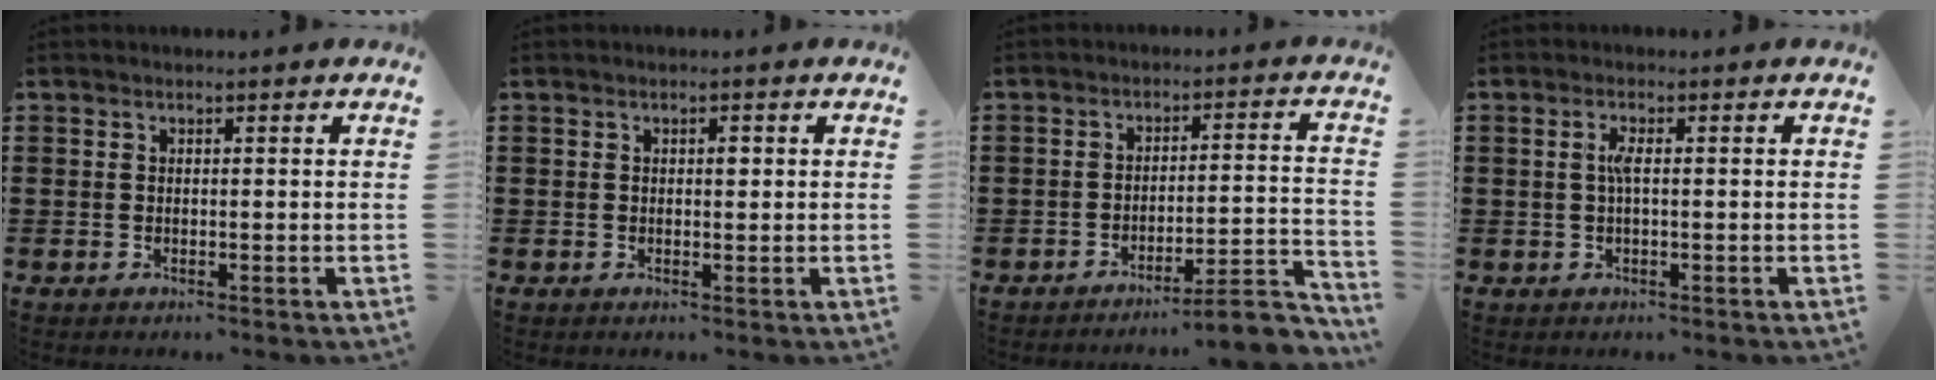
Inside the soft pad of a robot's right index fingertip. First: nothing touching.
{"total": 1.0, "force": [0.2, 0.5, 0.9], "torque": [-0.010, 0.000, 0.002]}
{"total": 6.2, "force": [-5.2, 0.4, 3.4], "torque": [-0.052, -0.009, -0.098]}
{"total": 2.2, "force": [0.0, 0.5, 2.1], "torque": [-0.041, 0.001, -0.002]}